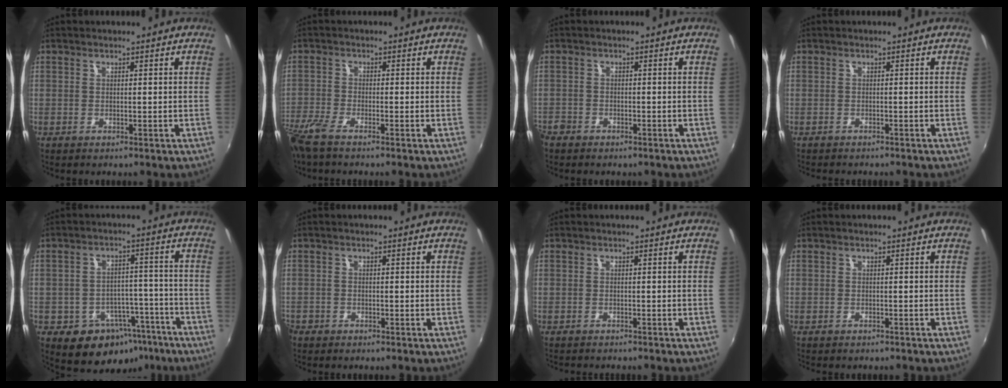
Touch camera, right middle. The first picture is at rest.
{"total": 5.6, "force": [-4.4, 1.1, 3.3], "torque": [-0.089, -0.020, -0.090]}
{"total": 3.9, "force": [-2.9, 2.4, 0.8], "torque": [-0.030, -0.006, -0.054]}
{"total": 2.2, "force": [-2.0, 0.5, 0.6], "torque": [-0.018, -0.013, -0.031]}
{"total": 13.2, "force": [-7.8, 9.2, 5.4], "torque": [-0.099, 0.027, -0.081]}
{"total": 2.0, "force": [-1.6, 1.2, 0.2], "torque": [-0.011, -0.002, -0.031]}
{"total": 2.3, "force": [-2.2, 0.4, 0.5], "torque": [-0.020, -0.014, -0.034]}
{"total": 1.5, "force": [-1.3, 0.5, 0.3], "torque": [-0.013, -0.007, -0.017]}